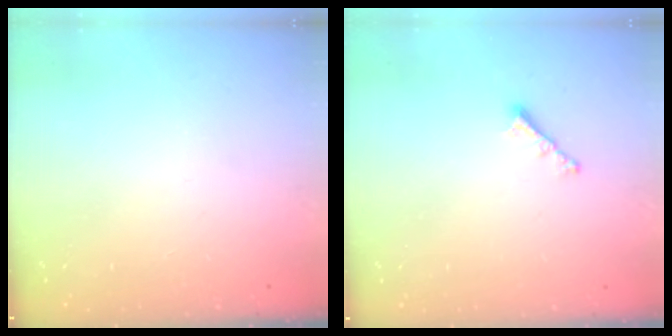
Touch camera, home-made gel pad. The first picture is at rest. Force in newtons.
{"total": 2.2, "press": 2.2, "slide": 0.5}